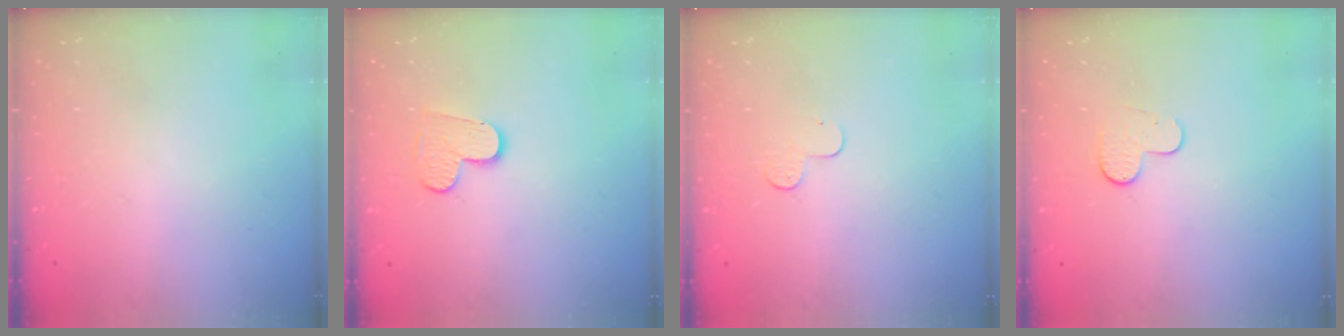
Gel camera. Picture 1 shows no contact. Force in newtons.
{"total": 5.7, "press": 5.7, "slide": 0.3}
{"total": 4.5, "press": 4.5, "slide": 0.4}
{"total": 5.3, "press": 5.3, "slide": 0.4}